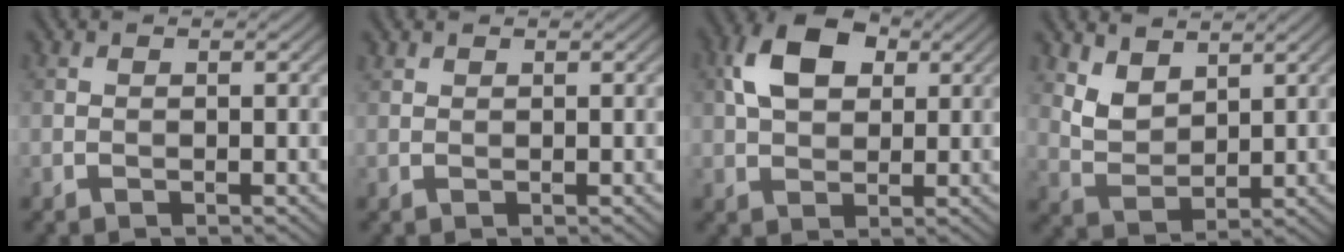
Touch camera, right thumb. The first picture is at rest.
{"total": 0.7, "force": [0.6, 0.2, 0.2], "torque": [-0.007, 0.003, 0.017]}
{"total": 7.9, "force": [2.4, 5.1, 5.5], "torque": [-0.121, 0.014, 0.040]}
{"total": 4.8, "force": [3.2, 2.5, 2.4], "torque": [-0.065, -0.007, 0.069]}